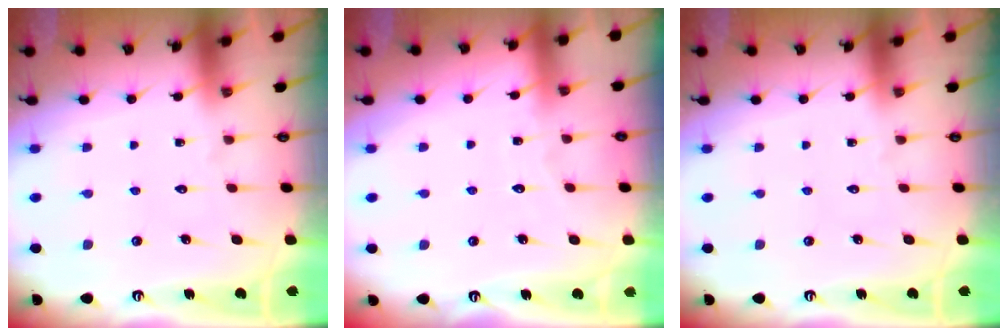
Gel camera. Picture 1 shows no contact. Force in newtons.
{"total": 3.4, "press": 3.4, "slide": 0.3}
{"total": 0.0}